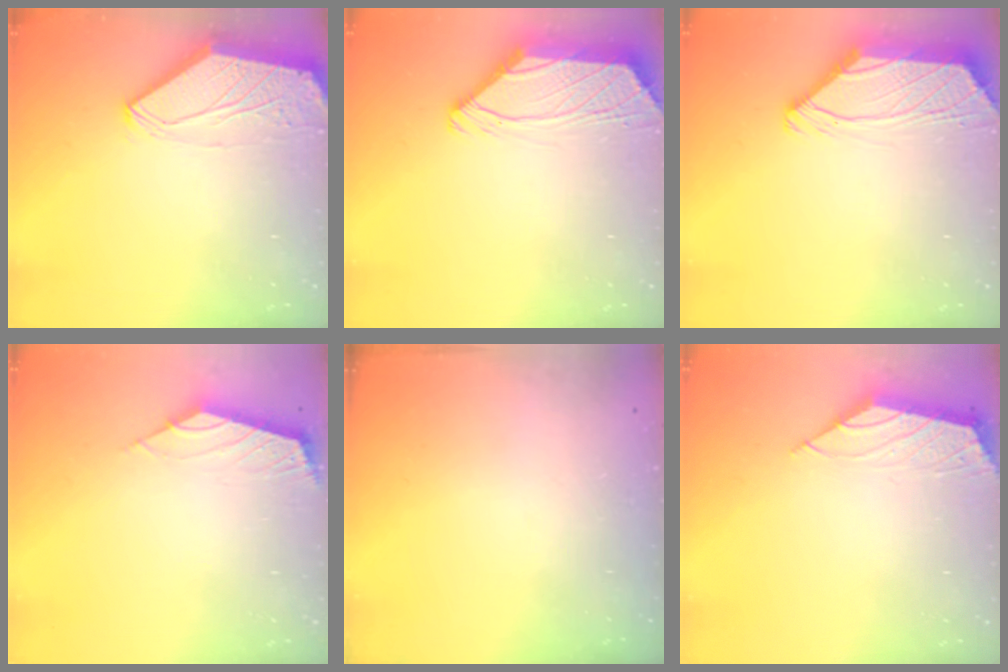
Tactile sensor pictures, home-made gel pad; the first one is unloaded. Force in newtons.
{"total": 1.6, "press": 1.5, "slide": 0.6}
{"total": 1.6, "press": 1.5, "slide": 0.6}
{"total": 2.6, "press": 2.5, "slide": 0.6}
{"total": 0.0}
{"total": 2.2, "press": 2.1, "slide": 0.5}